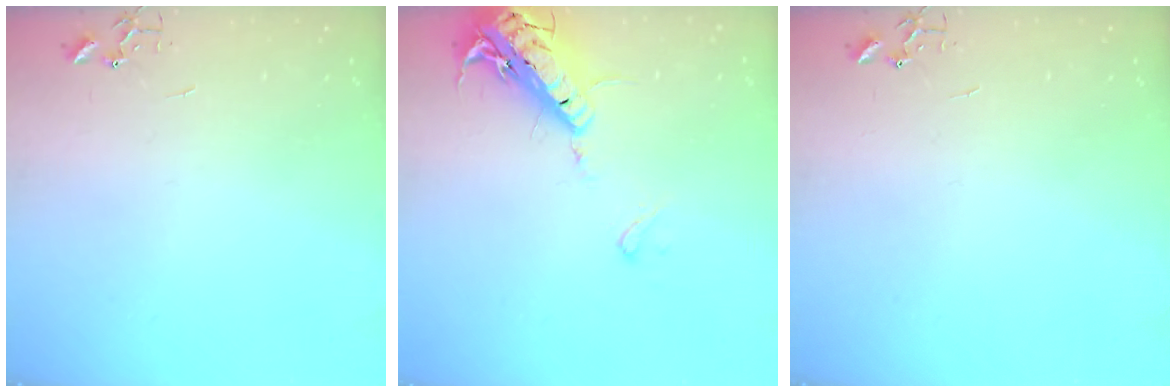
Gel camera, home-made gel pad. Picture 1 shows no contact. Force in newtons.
{"total": 17.5, "press": 17.2, "slide": 3.6}
{"total": 0.0}